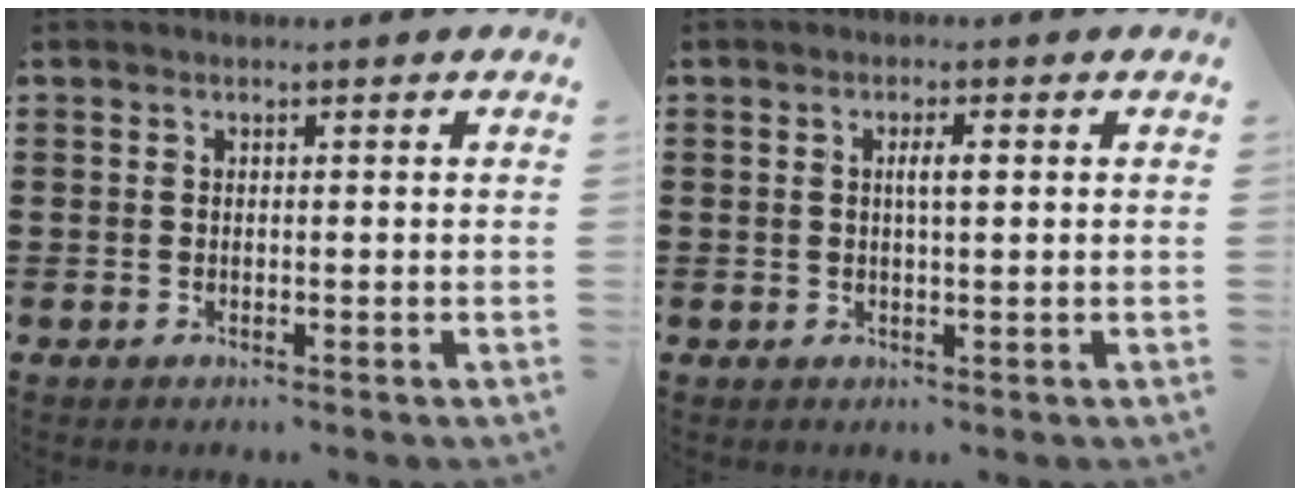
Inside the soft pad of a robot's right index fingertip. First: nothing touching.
{"total": 2.4, "force": [0.5, 0.6, 2.3], "torque": [-0.045, 0.004, 0.005]}